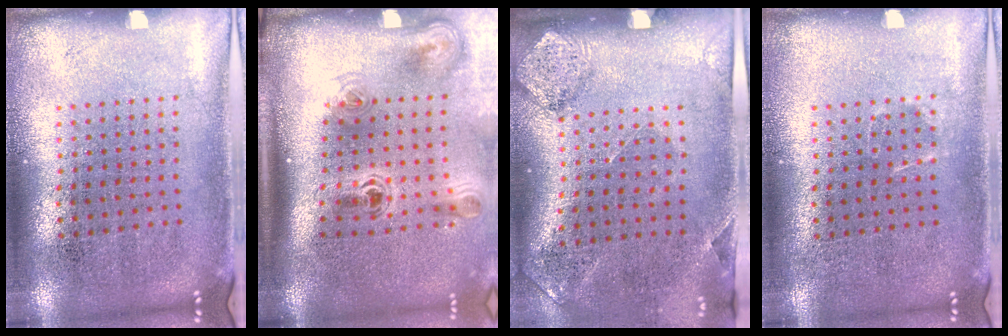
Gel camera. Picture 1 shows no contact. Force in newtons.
{"total": 2.4, "press": 1.6, "slide": 1.8}
{"total": 1.7, "press": 1.3, "slide": 1.2}
{"total": 0.5, "press": 0.5, "slide": 0.2}